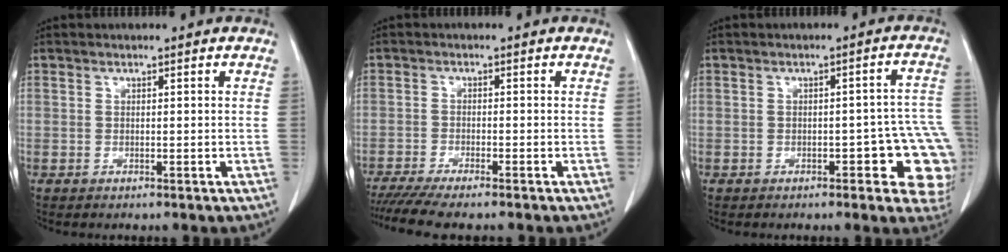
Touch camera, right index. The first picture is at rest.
{"total": 8.0, "force": [-6.7, 0.5, 4.3], "torque": [-0.063, -0.017, -0.109]}
{"total": 9.4, "force": [-2.9, 3.4, 8.3], "torque": [-0.065, 0.013, -0.034]}